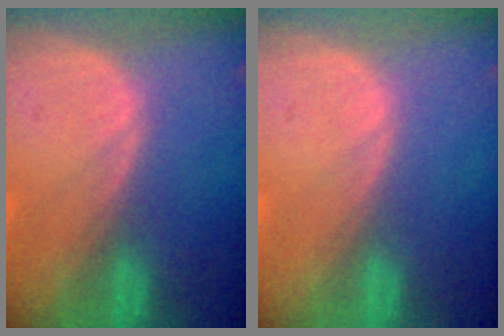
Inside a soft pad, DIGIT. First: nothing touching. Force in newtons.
{"total": 0.0}